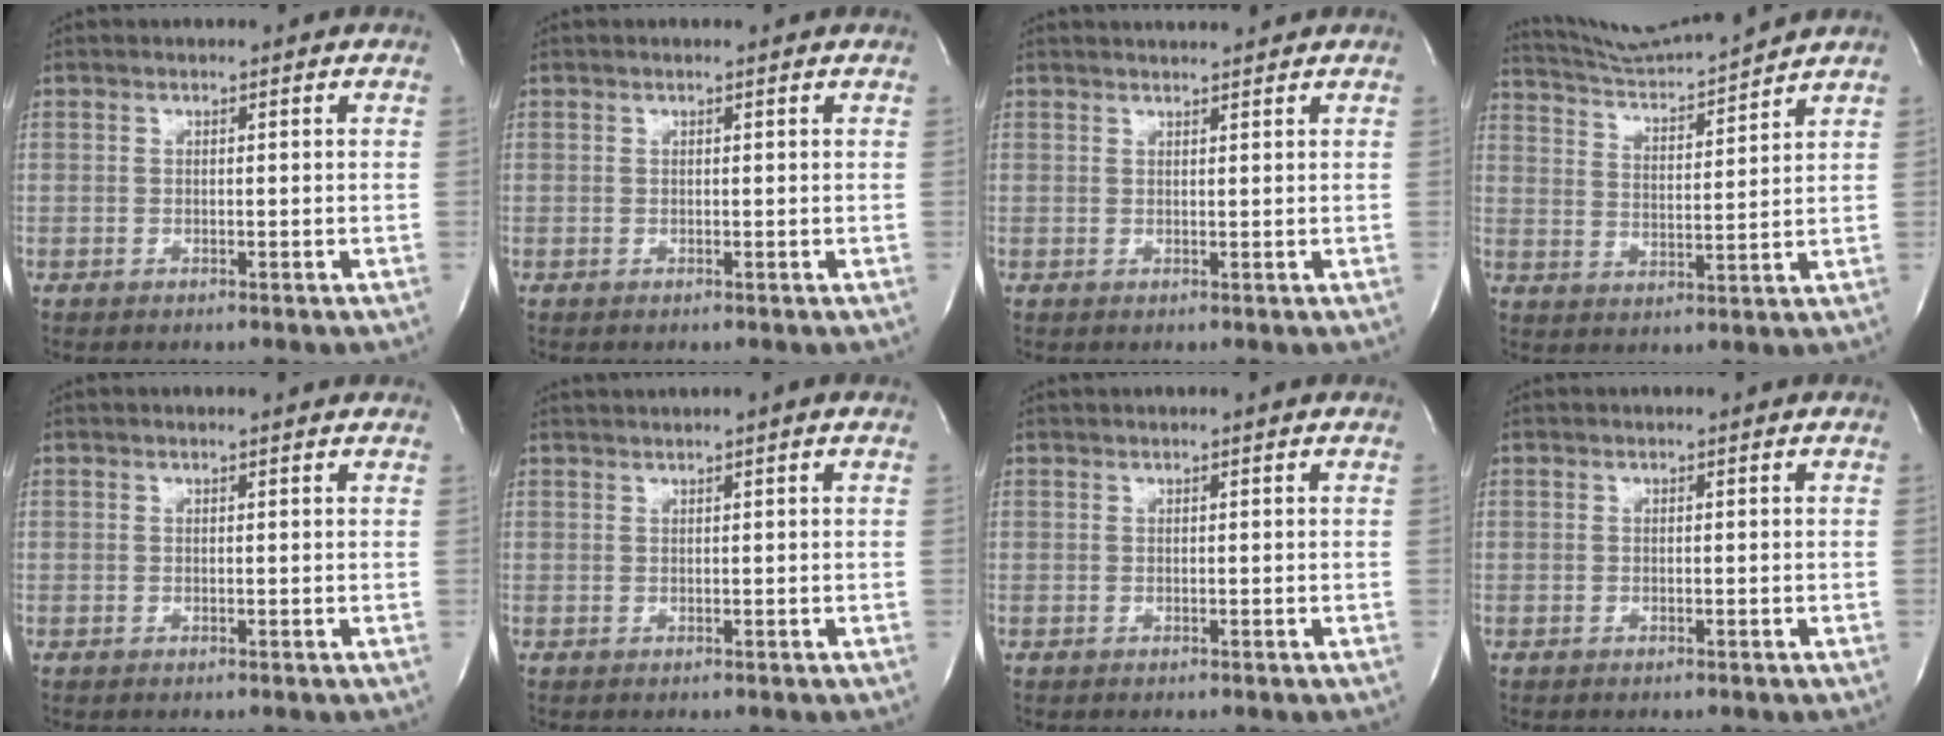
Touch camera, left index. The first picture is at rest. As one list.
[{"total": 0.0}, {"total": 2.7, "force": [2.6, -0.4, 0.4], "torque": [-0.009, 0.010, 0.037]}, {"total": 10.9, "force": [10.5, -1.7, 2.5], "torque": [-0.055, -0.004, 0.181]}, {"total": 1.3, "force": [1.3, 0.0, 0.4], "torque": [-0.014, 0.002, 0.009]}, {"total": 2.3, "force": [1.6, -0.7, 1.4], "torque": [-0.021, 0.016, 0.031]}, {"total": 0.7, "force": [0.5, -0.3, 0.3], "torque": [-0.010, 0.010, 0.013]}, {"total": 0.0}]